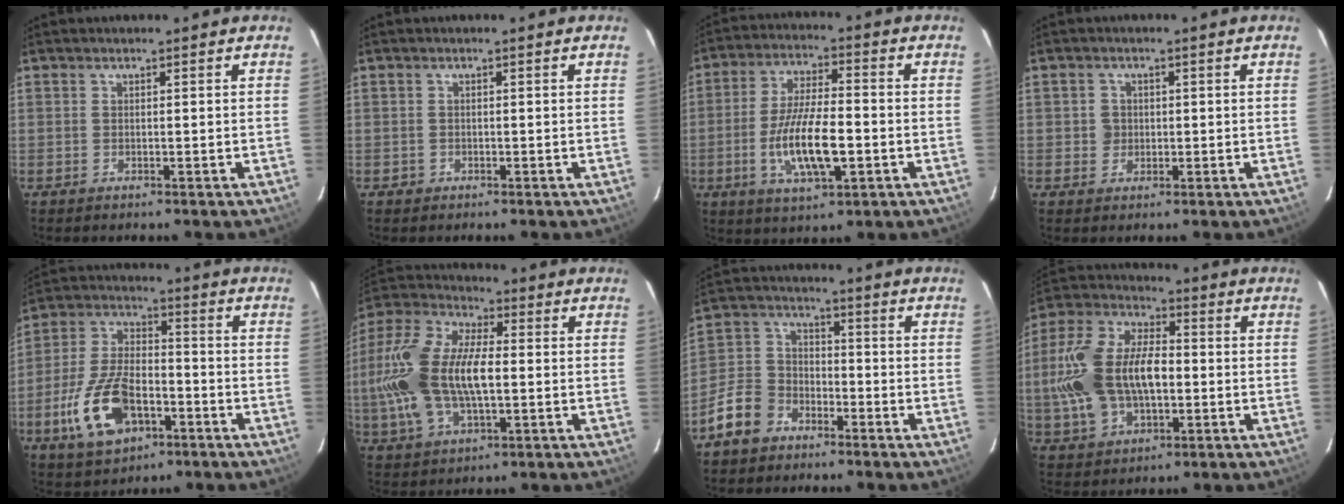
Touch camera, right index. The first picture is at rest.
{"total": 1.2, "force": [-0.5, 1.1, 0.0], "torque": [0.000, 0.004, -0.004]}
{"total": 12.4, "force": [-3.2, 3.7, 11.4], "torque": [-0.225, -0.006, -0.054]}
{"total": 2.5, "force": [-0.1, 2.4, 0.3], "torque": [-0.003, 0.007, -0.002]}
{"total": 15.2, "force": [-6.4, 8.1, 11.1], "torque": [-0.241, 0.002, -0.107]}
{"total": 18.4, "force": [-1.2, 9.2, 15.8], "torque": [-0.338, 0.010, -0.020]}
{"total": 9.5, "force": [-6.3, 6.4, 3.2], "torque": [-0.084, 0.031, -0.114]}
{"total": 17.3, "force": [-1.6, 10.0, 14.0], "torque": [-0.307, 0.013, -0.025]}